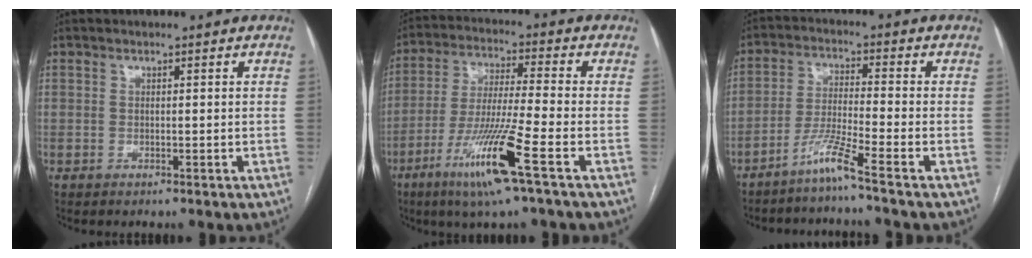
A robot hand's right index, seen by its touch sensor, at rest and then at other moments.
{"total": 13.2, "force": [-6.5, -0.9, 11.4], "torque": [-0.230, -0.027, -0.122]}
{"total": 5.8, "force": [-4.4, -1.7, 3.4], "torque": [-0.074, -0.018, -0.093]}